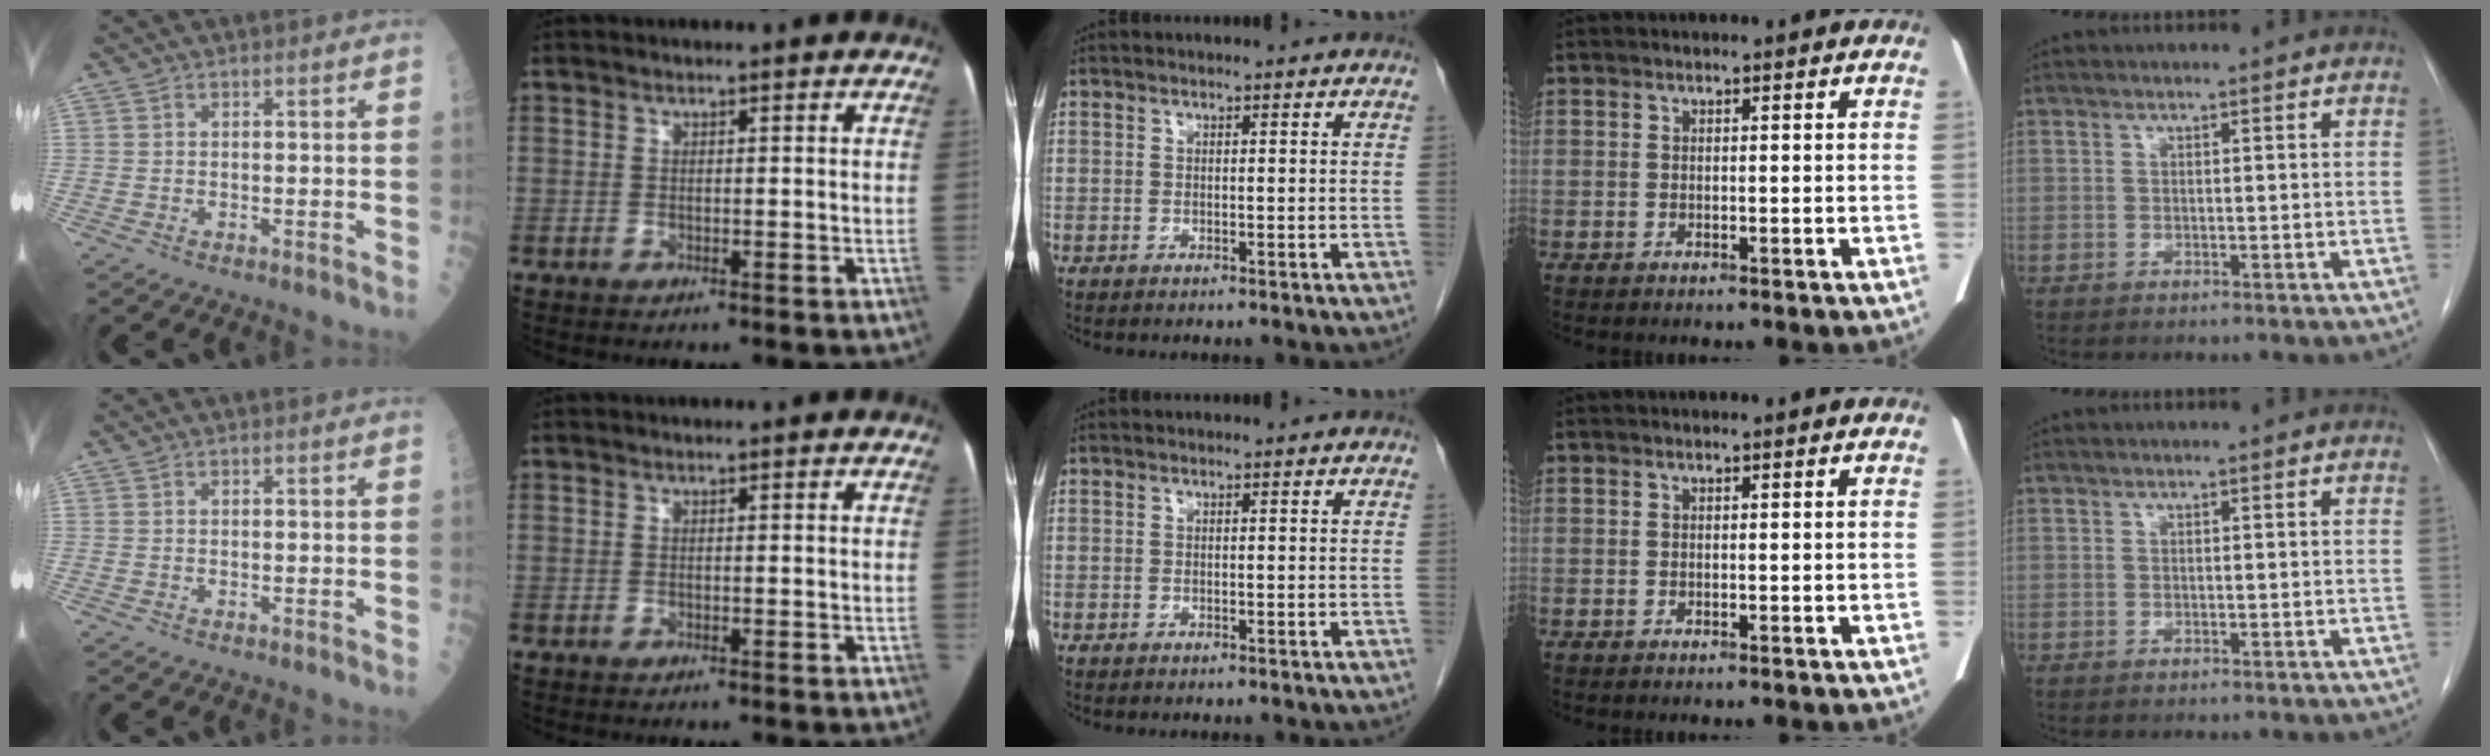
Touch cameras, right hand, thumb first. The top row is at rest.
{}